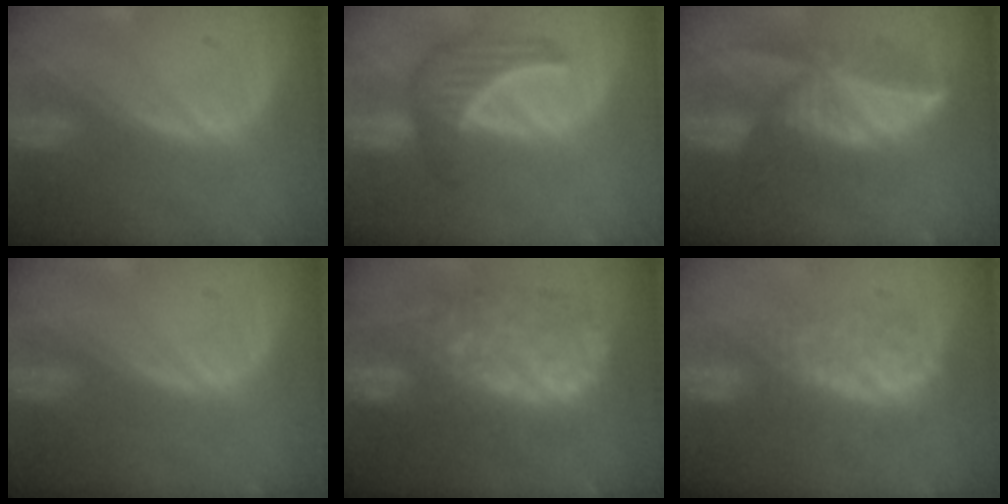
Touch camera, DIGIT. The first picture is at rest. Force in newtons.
{"total": 5.7, "press": 5.6, "slide": 0.9}
{"total": 7.0, "press": 7.0, "slide": 0.7}
{"total": 0.0}
{"total": 11.9, "press": 11.8, "slide": 1.5}
{"total": 7.8, "press": 7.2, "slide": 2.9}